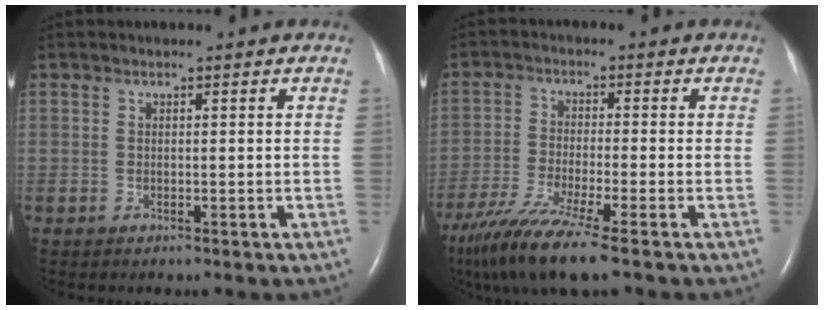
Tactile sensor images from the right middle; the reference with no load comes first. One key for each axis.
{"total": 11.8, "fx": -8.5, "fy": -0.3, "fz": 8.1, "tx": -0.152, "ty": -0.038, "tz": -0.150}